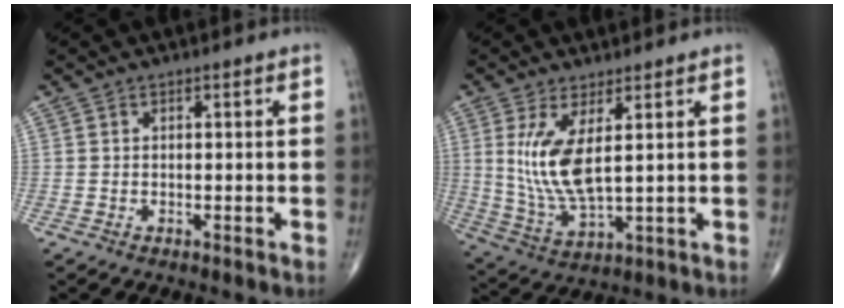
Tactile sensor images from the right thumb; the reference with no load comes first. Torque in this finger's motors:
{"motor_torque": [-0.53, 1.03, 1.05, 0.36, 0.17]}